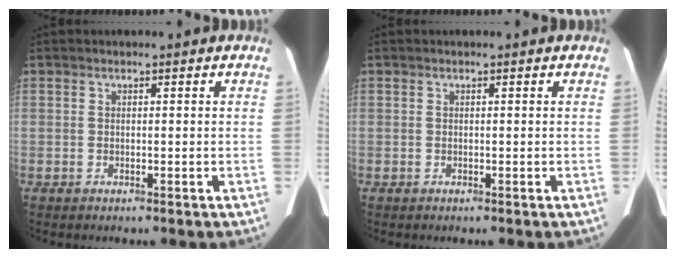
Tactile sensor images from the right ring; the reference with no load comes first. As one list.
[{"total": 0.0}]